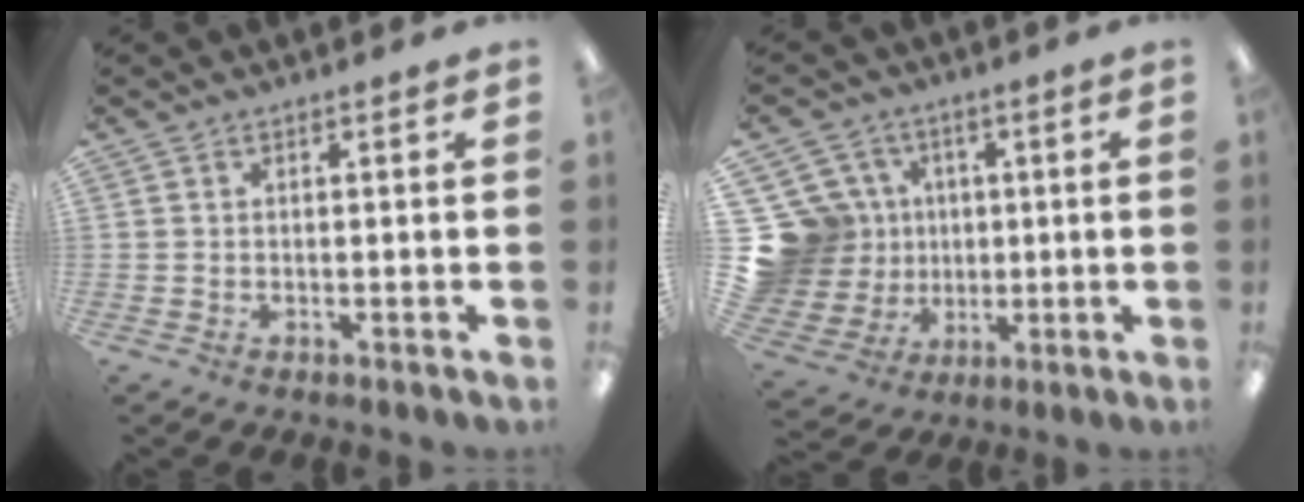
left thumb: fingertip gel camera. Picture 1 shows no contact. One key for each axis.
{"total": 18.9, "fx": 2.5, "fy": 17.5, "fz": 6.8, "tx": -0.189, "ty": -0.009, "tz": 0.081}